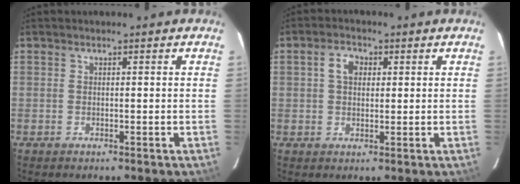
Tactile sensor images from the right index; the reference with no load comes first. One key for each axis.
{"total": 3.8, "fx": 1.0, "fy": 2.7, "fz": 2.5, "tx": -0.044, "ty": 0.014, "tz": 0.017}